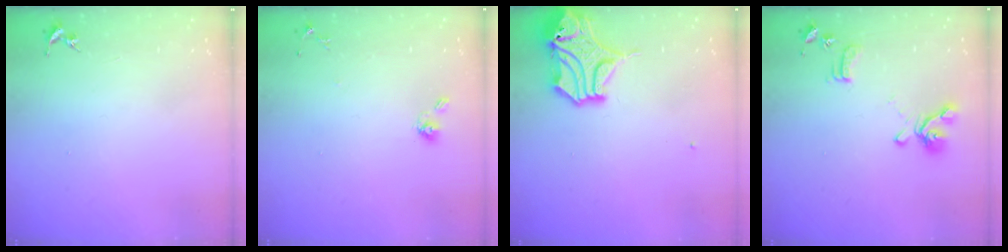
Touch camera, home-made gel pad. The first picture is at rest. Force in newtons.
{"total": 6.5, "press": 6.4, "slide": 1.5}
{"total": 14.5, "press": 14.4, "slide": 2.2}
{"total": 12.6, "press": 12.5, "slide": 1.4}